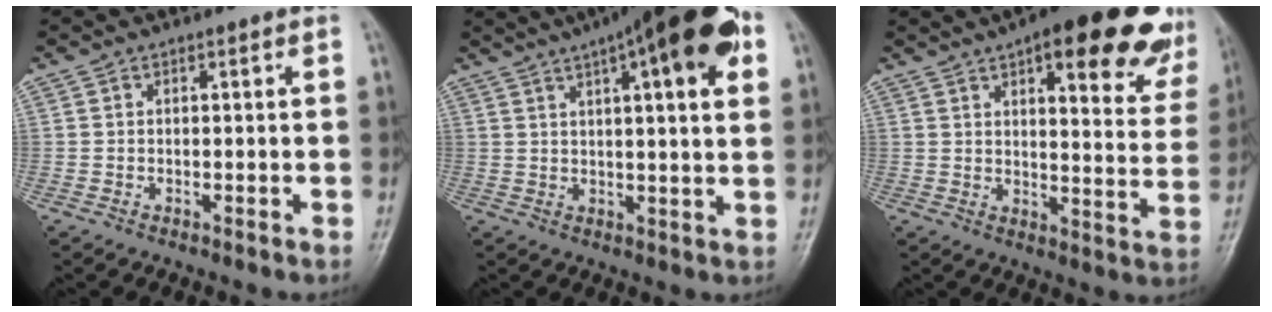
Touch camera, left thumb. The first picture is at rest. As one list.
[{"total": 20.0, "force": [9.4, 5.1, 16.8], "torque": [-0.239, 0.010, 0.133]}, {"total": 23.8, "force": [14.6, 7.8, 17.0], "torque": [-0.179, -0.039, 0.175]}]